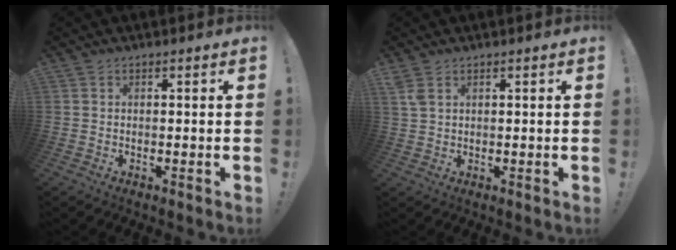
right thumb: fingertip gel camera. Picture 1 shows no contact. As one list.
[{"total": 2.8, "force": [1.5, 1.4, 1.9], "torque": [-0.036, -0.003, 0.029]}]